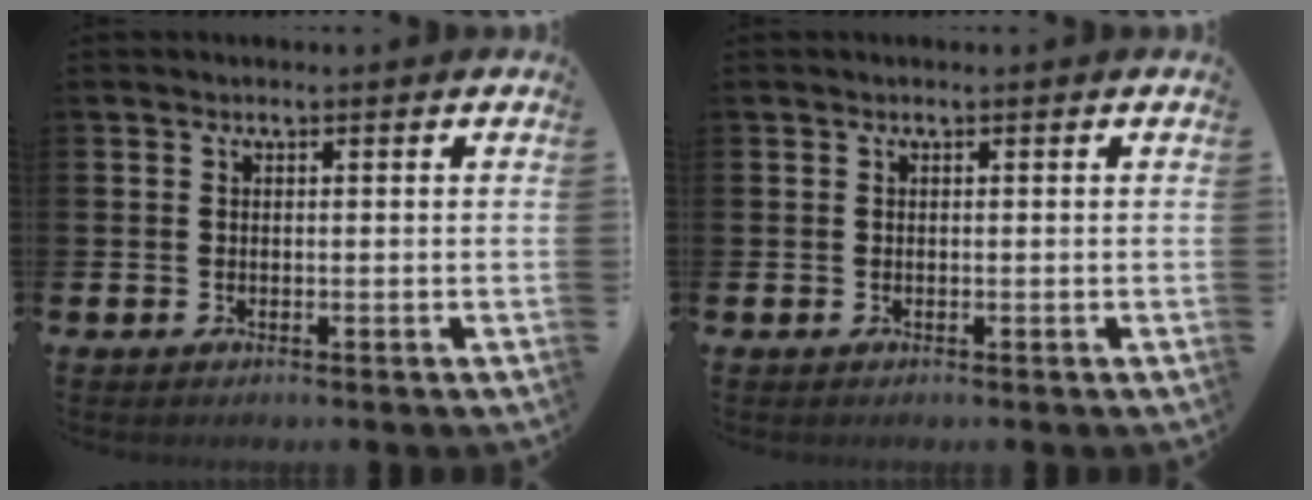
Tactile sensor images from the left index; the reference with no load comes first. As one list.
[{"total": 0.0}]